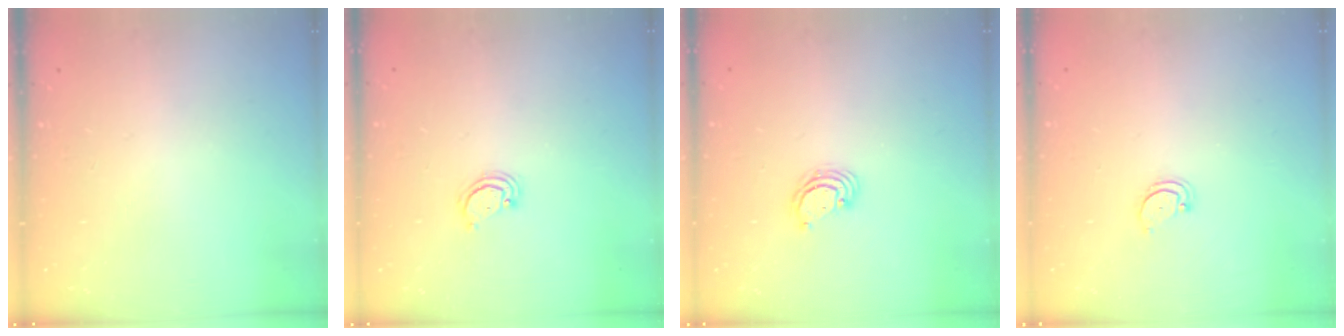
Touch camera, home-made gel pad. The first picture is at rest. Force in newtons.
{"total": 2.6, "press": 2.6, "slide": 0.3}
{"total": 3.3, "press": 3.3, "slide": 0.4}
{"total": 2.7, "press": 2.7, "slide": 0.3}